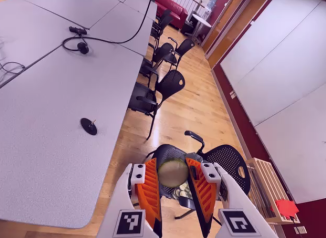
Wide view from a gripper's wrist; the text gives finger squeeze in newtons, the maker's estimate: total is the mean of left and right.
{"total": 9.4, "left": 9.6, "right": 9.2}